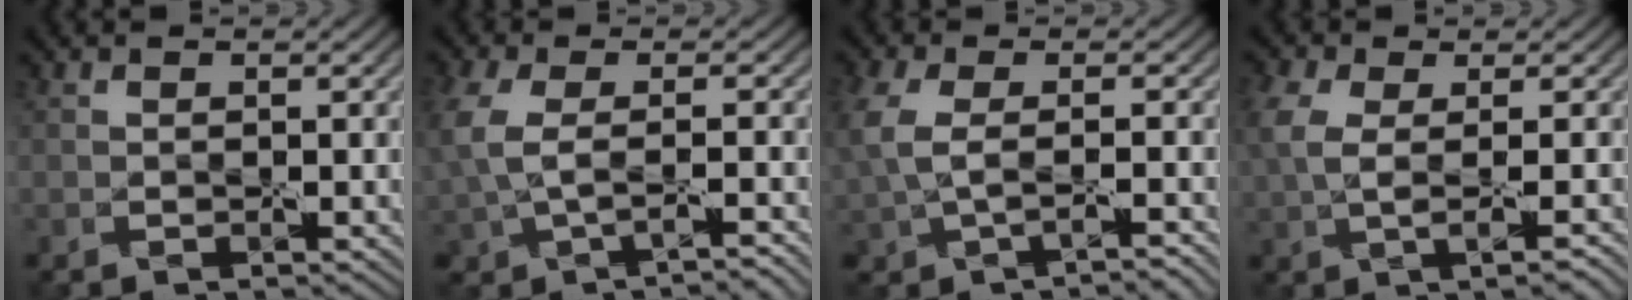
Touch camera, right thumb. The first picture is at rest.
{"total": 3.9, "force": [-0.6, 1.5, 3.5], "torque": [-0.100, -0.008, -0.012]}
{"total": 3.7, "force": [-0.5, 1.6, 3.3], "torque": [-0.095, -0.006, -0.007]}
{"total": 4.8, "force": [0.5, 1.9, 4.4], "torque": [-0.094, 0.007, 0.014]}